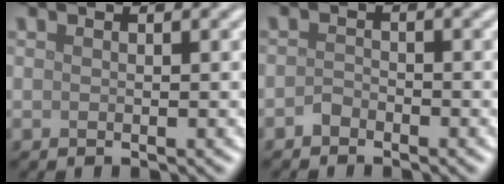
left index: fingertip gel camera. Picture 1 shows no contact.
{"total": 1.1, "force": [-0.9, 0.6, 0.2], "torque": [-0.004, 0.004, -0.018]}